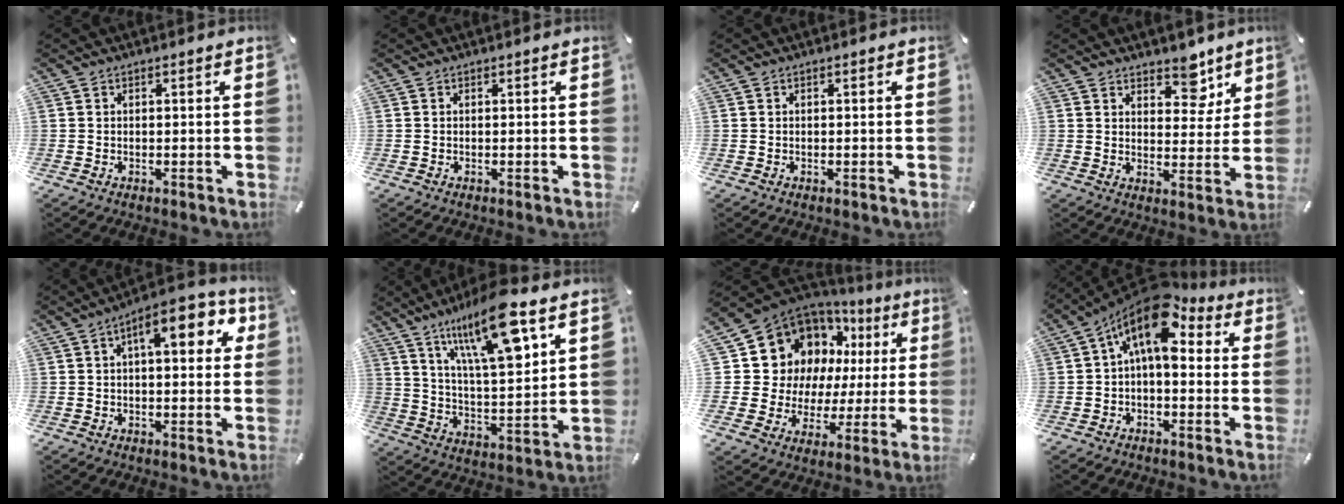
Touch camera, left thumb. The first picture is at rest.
{"total": 0.0}
{"total": 0.0}
{"total": 7.8, "force": [5.9, 4.5, 2.4], "torque": [-0.001, -0.050, 0.098]}
{"total": 11.2, "force": [3.7, 4.7, 9.5], "torque": [-0.127, -0.012, 0.053]}
{"total": 19.1, "force": [11.7, 6.2, 13.8], "torque": [-0.254, -0.052, 0.186]}
{"total": 16.3, "force": [7.8, 12.8, 6.3], "torque": [-0.110, -0.065, 0.162]}
{"total": 12.7, "force": [5.3, 6.1, 9.9], "torque": [-0.177, -0.032, 0.089]}